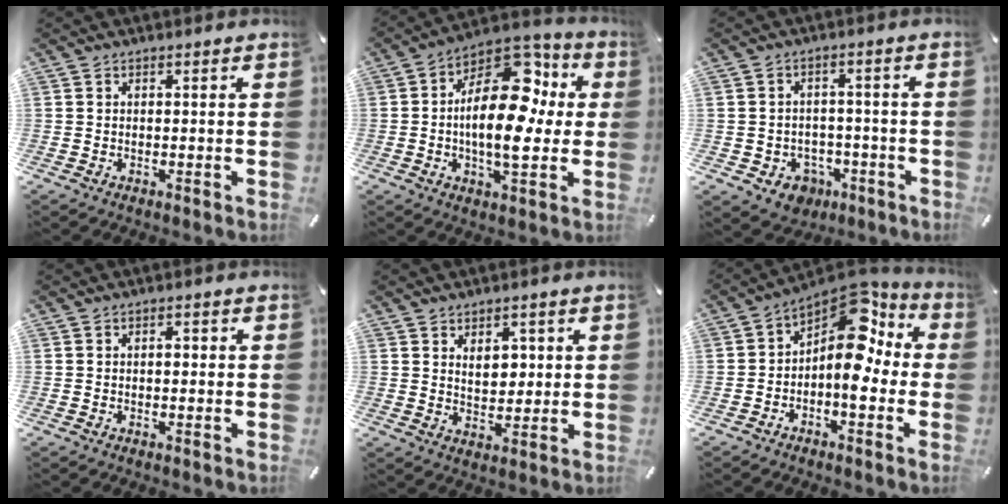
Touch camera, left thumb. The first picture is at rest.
{"total": 19.7, "force": [1.5, 11.2, 16.2], "torque": [-0.247, -0.015, 0.025]}
{"total": 5.9, "force": [-2.5, 5.1, 1.7], "torque": [-0.028, 0.017, -0.044]}
{"total": 1.3, "force": [-0.1, 0.8, 1.1], "torque": [-0.013, 0.003, -0.006]}
{"total": 5.3, "force": [2.0, 3.9, 3.0], "torque": [-0.038, -0.006, 0.030]}
{"total": 12.8, "force": [3.4, 7.1, 10.0], "torque": [-0.134, -0.037, 0.058]}